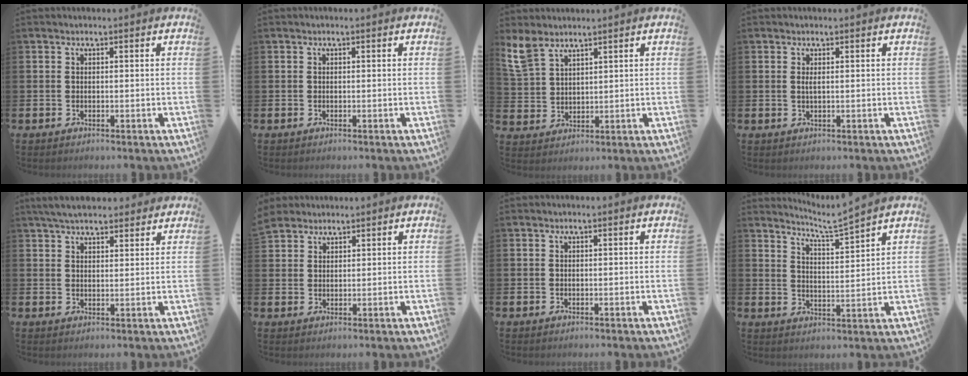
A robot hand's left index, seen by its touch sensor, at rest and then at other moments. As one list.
[{"total": 0.0}, {"total": 5.3, "force": [4.4, 2.2, 2.0], "torque": [-0.048, -0.013, 0.081]}, {"total": 0.7, "force": [0.3, 0.0, 0.7], "torque": [-0.016, 0.001, 0.006]}, {"total": 5.0, "force": [4.7, 1.2, 1.3], "torque": [-0.037, -0.010, 0.088]}, {"total": 3.4, "force": [3.1, 1.2, -0.2], "torque": [0.007, -0.012, 0.058]}, {"total": 0.0}, {"total": 4.8, "force": [4.6, -0.7, 1.1], "torque": [-0.028, -0.038, 0.076]}]